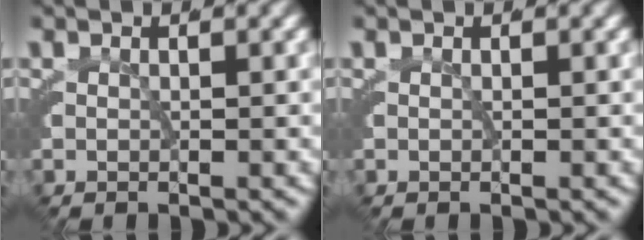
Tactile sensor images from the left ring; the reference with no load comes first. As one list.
[{"total": 0.0}]